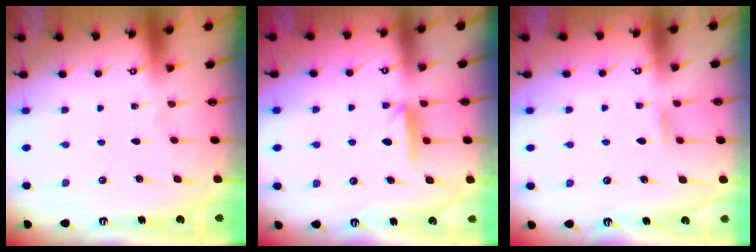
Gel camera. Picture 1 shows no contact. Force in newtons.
{"total": 5.7, "press": 5.7, "slide": 0.5}
{"total": 4.6, "press": 4.6, "slide": 0.5}